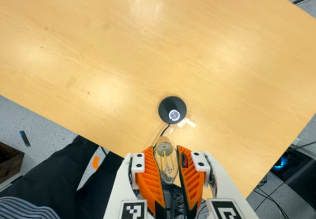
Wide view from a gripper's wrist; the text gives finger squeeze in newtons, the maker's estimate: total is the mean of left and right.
{"total": 20.5, "left": 25.6, "right": 15.3}